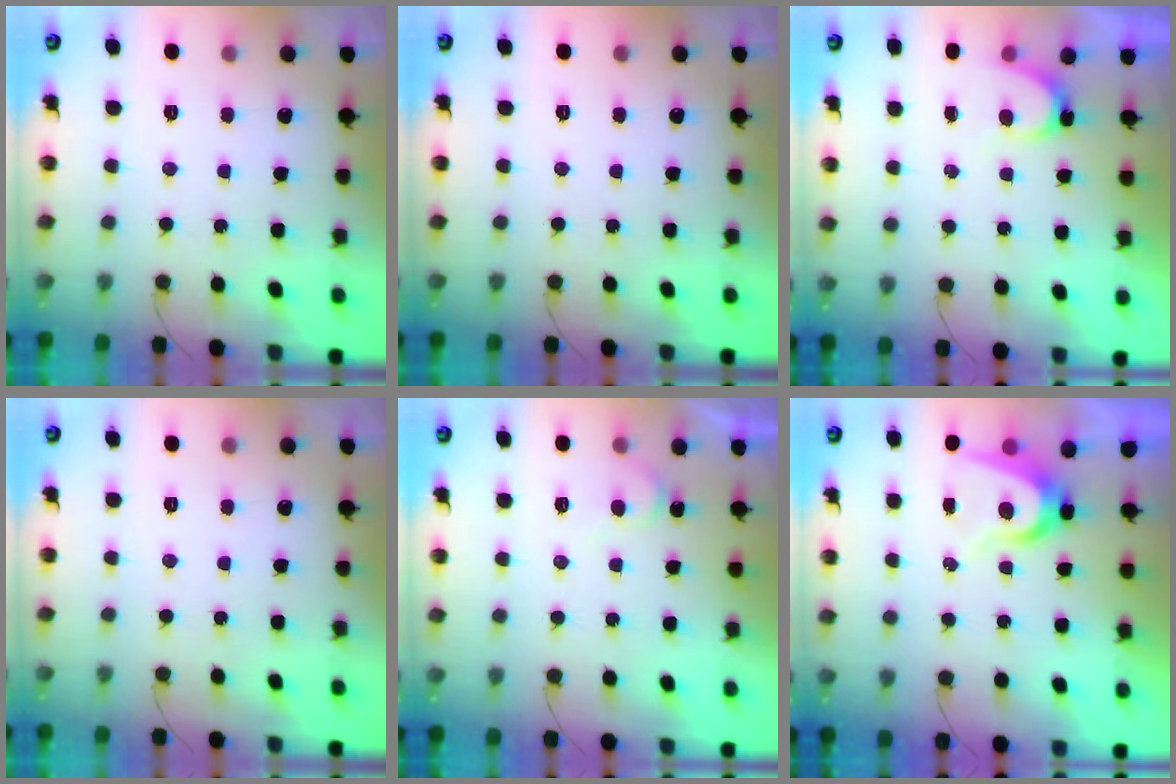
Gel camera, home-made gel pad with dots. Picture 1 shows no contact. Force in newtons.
{"total": 0.0}
{"total": 4.9, "press": 4.9, "slide": 0.3}
{"total": 0.0}
{"total": 5.9, "press": 5.9, "slide": 0.6}
{"total": 6.6, "press": 6.6, "slide": 0.5}